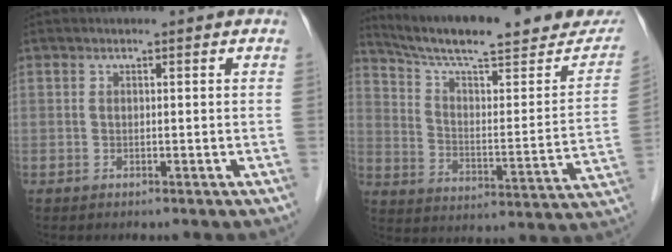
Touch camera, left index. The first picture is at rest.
{"total": 24.7, "force": [21.2, 4.0, 11.8], "torque": [-0.176, -0.020, 0.294]}